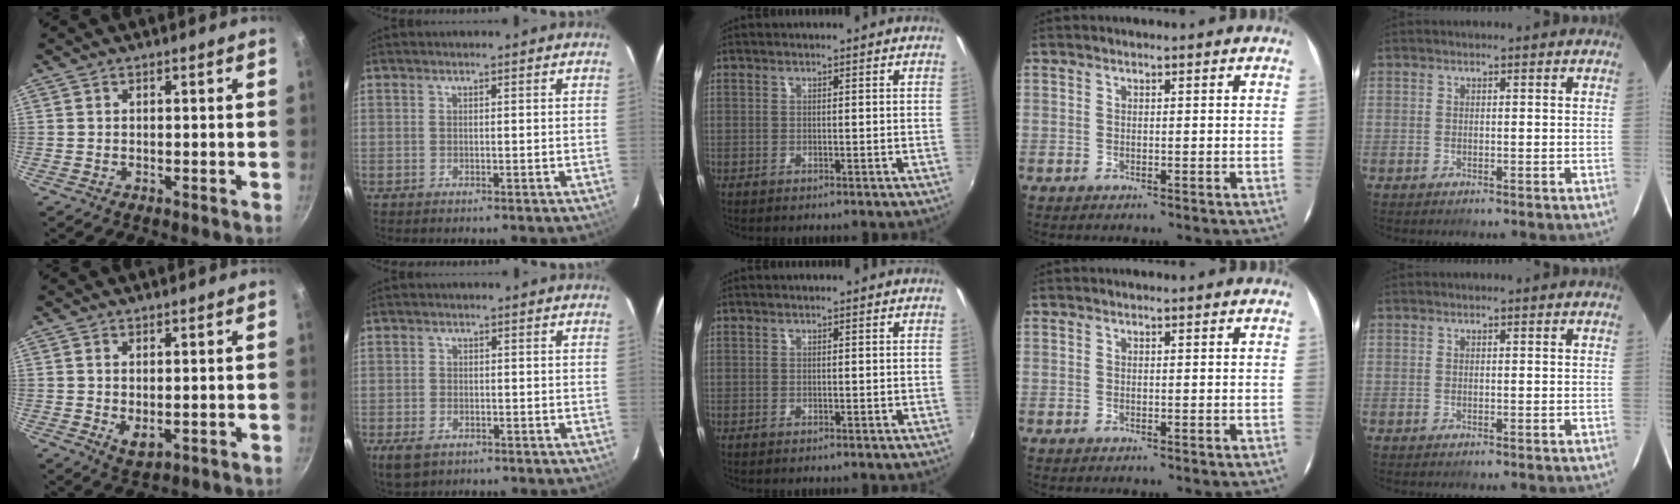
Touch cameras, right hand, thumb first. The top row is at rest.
{"thumb": {"total": 3.6, "force": [0.1, 2.0, 2.9], "torque": [-0.050, -0.012, 0.008]}, "index": {"total": 4.6, "force": [-2.6, 2.9, 2.5], "torque": [-0.058, -0.012, -0.045]}}